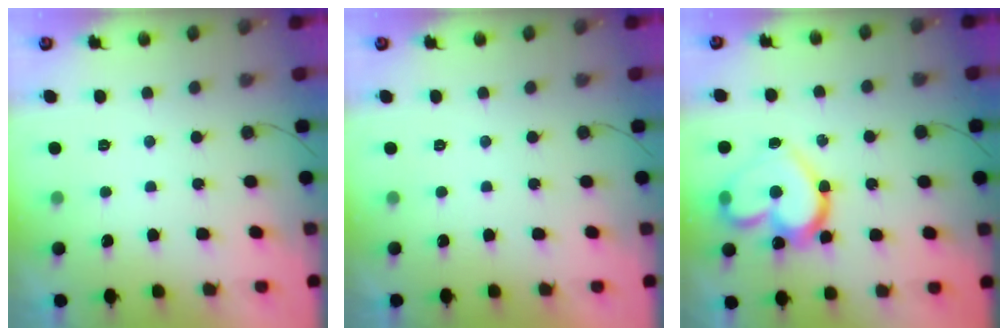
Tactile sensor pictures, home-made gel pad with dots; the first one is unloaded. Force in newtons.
{"total": 1.8, "press": 1.8, "slide": 0.0}
{"total": 17.6, "press": 17.5, "slide": 1.1}